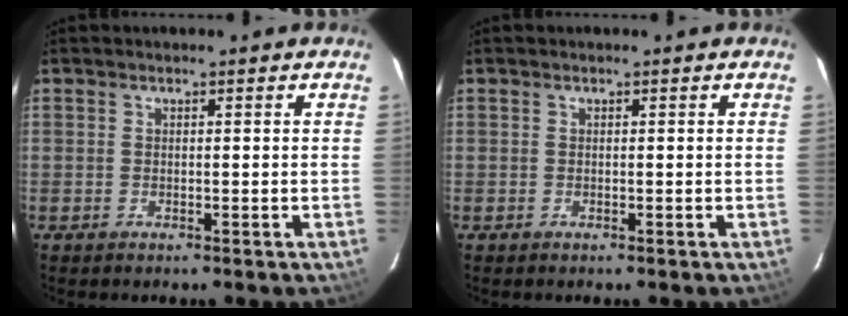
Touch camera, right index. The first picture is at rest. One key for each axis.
{"total": 0.0}